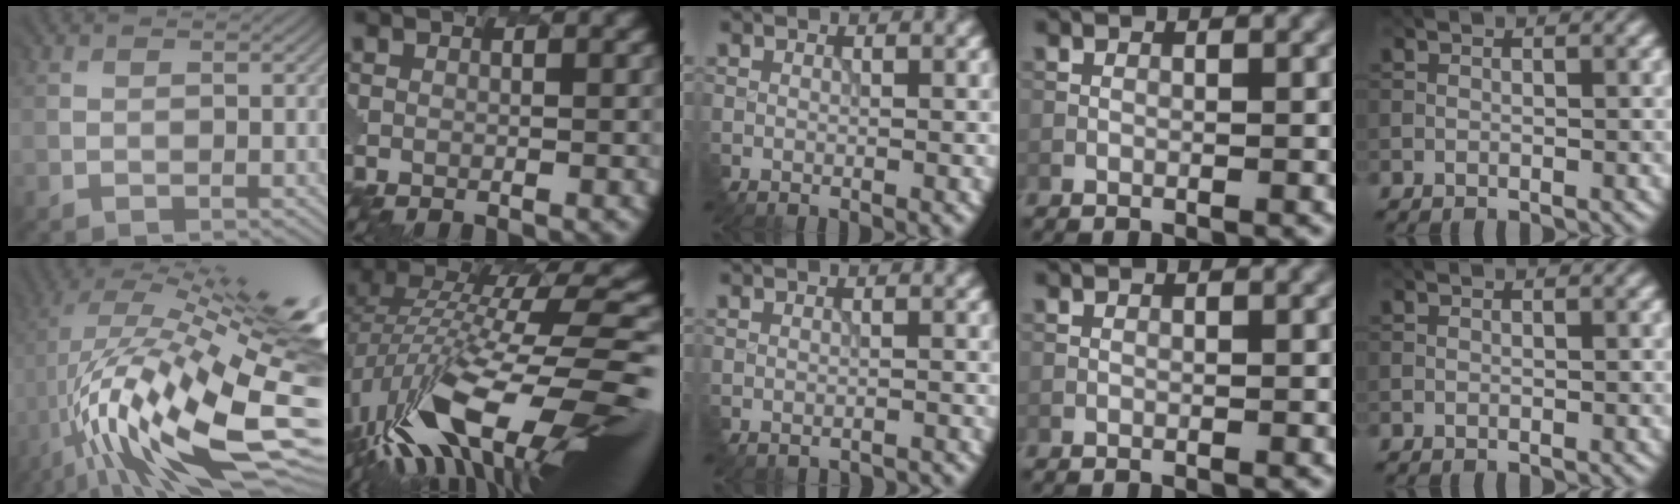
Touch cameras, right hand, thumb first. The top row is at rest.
{"thumb": {"total": 18.3, "force": [-1.3, 6.3, 17.1], "torque": [-0.285, 0.001, -0.012]}, "index": {"total": 13.3, "force": [-6.1, 4.2, 11.0], "torque": [-0.221, 0.022, -0.113]}, "middle": {"total": 2.0, "force": [-1.9, 0.2, 0.5], "torque": [-0.002, -0.002, -0.028]}}